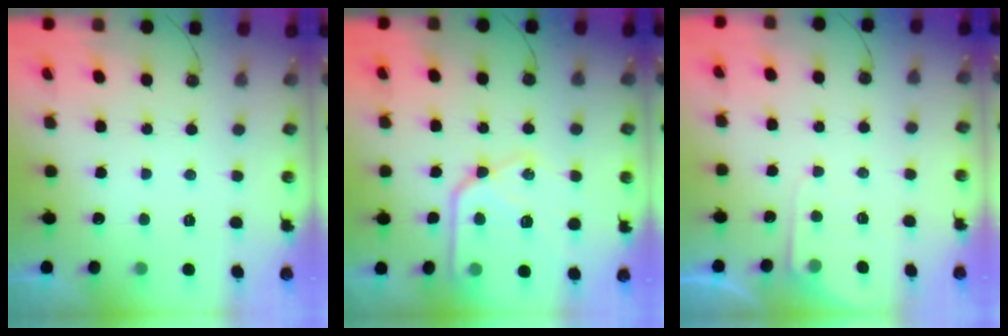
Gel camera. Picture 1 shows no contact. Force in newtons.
{"total": 17.2, "press": 17.1, "slide": 1.6}
{"total": 4.6, "press": 4.5, "slide": 0.6}